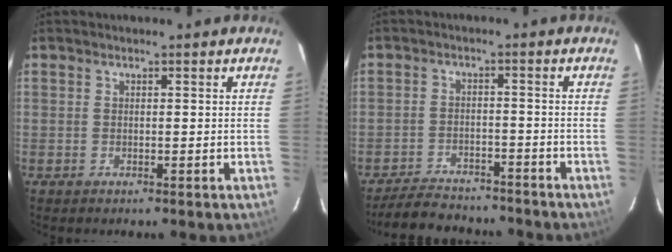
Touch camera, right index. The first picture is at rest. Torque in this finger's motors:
{"motor_torque": [-0.61, -0.42, -0.37, -0.14]}